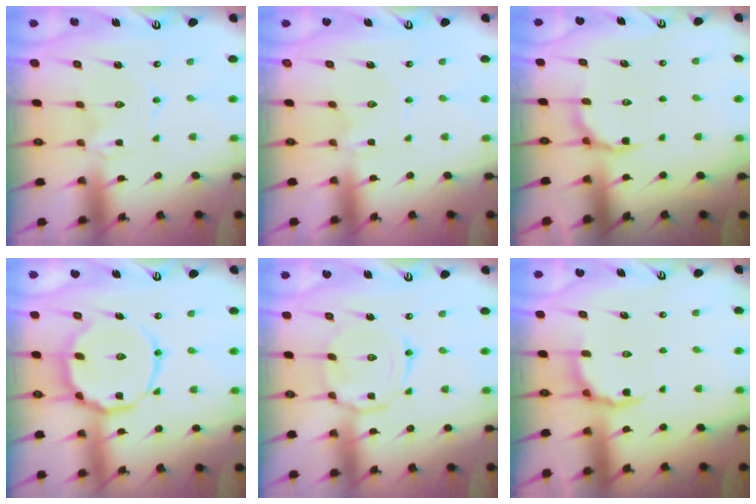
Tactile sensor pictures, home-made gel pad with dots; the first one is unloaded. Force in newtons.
{"total": 0.0}
{"total": 5.0, "press": 4.5, "slide": 2.3}
{"total": 15.9, "press": 15.8, "slide": 1.4}
{"total": 7.8, "press": 7.8, "slide": 0.6}
{"total": 5.1, "press": 4.6, "slide": 2.2}